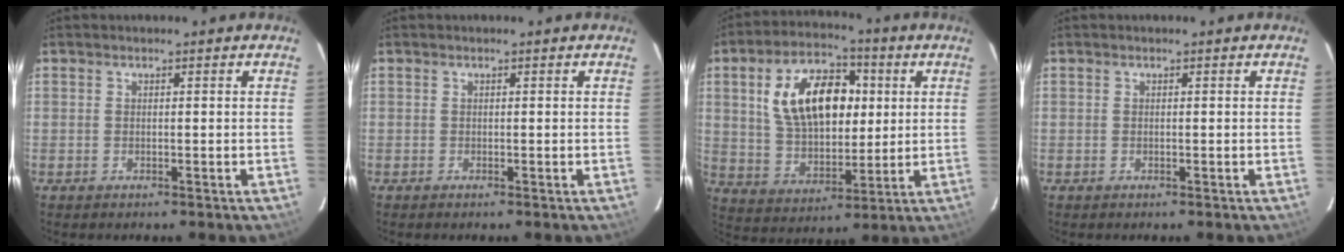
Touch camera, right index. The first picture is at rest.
{"total": 0.0}
{"total": 16.9, "force": [4.1, 10.1, 13.0], "torque": [-0.241, 0.026, 0.080]}
{"total": 0.0}